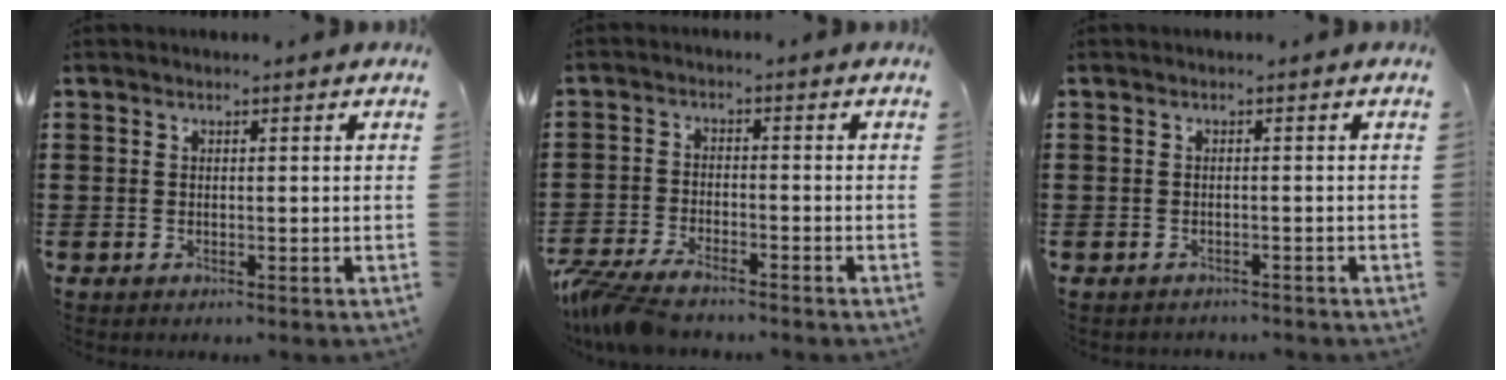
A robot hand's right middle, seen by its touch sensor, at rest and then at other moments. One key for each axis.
{"total": 4.9, "fx": -4.5, "fy": 0.7, "fz": 1.9, "tx": -0.068, "ty": -0.013, "tz": -0.097}
{"total": 0.8, "fx": -0.8, "fy": 0.1, "fz": -0.1, "tx": -0.001, "ty": 0.001, "tz": -0.019}